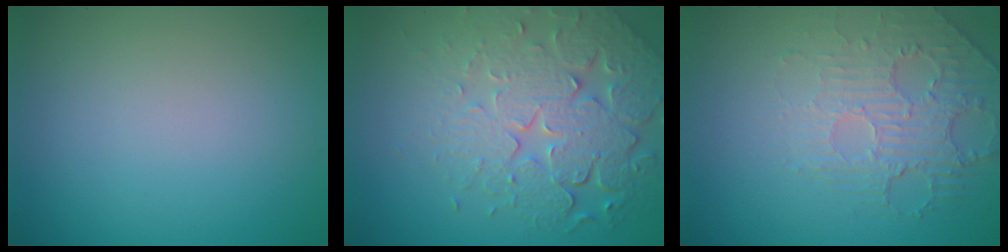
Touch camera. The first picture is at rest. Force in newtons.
{"total": 7.6, "press": 5.5, "slide": 5.3}
{"total": 2.5, "press": 1.9, "slide": 1.6}